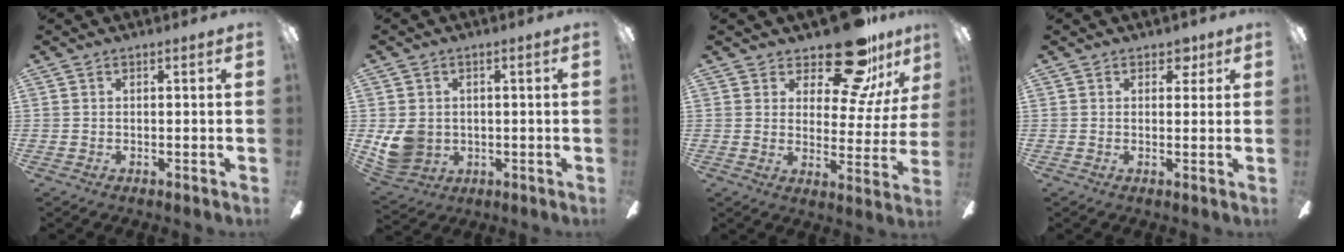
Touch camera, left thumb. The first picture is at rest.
{"total": 8.0, "force": [-0.1, 7.2, 3.5], "torque": [-0.080, 0.008, 0.003]}
{"total": 18.6, "force": [13.9, 7.1, 10.1], "torque": [-0.160, -0.089, 0.236]}
{"total": 3.4, "force": [1.8, 2.3, 1.7], "torque": [-0.011, -0.001, 0.029]}